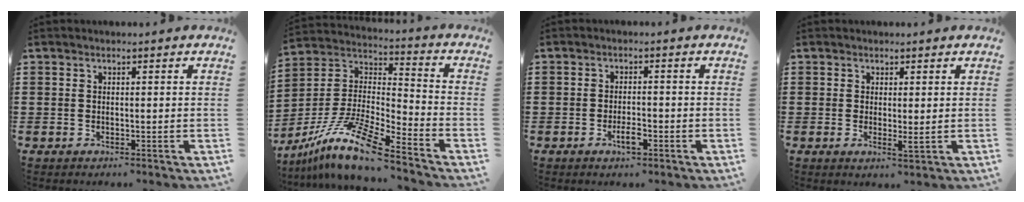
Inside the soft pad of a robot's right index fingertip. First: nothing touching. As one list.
[{"total": 12.9, "force": [-10.2, 1.2, 7.9], "torque": [-0.172, 0.010, -0.201]}, {"total": 3.1, "force": [-1.6, 0.9, 2.6], "torque": [-0.051, -0.001, -0.030]}, {"total": 1.8, "force": [0.4, 0.3, 1.7], "torque": [-0.033, -0.005, 0.008]}]